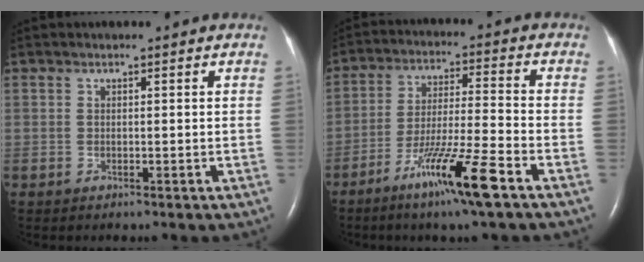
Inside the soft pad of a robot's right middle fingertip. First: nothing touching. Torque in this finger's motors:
{"motor_torque": [1.22, -0.92, 0.56, 0.16]}